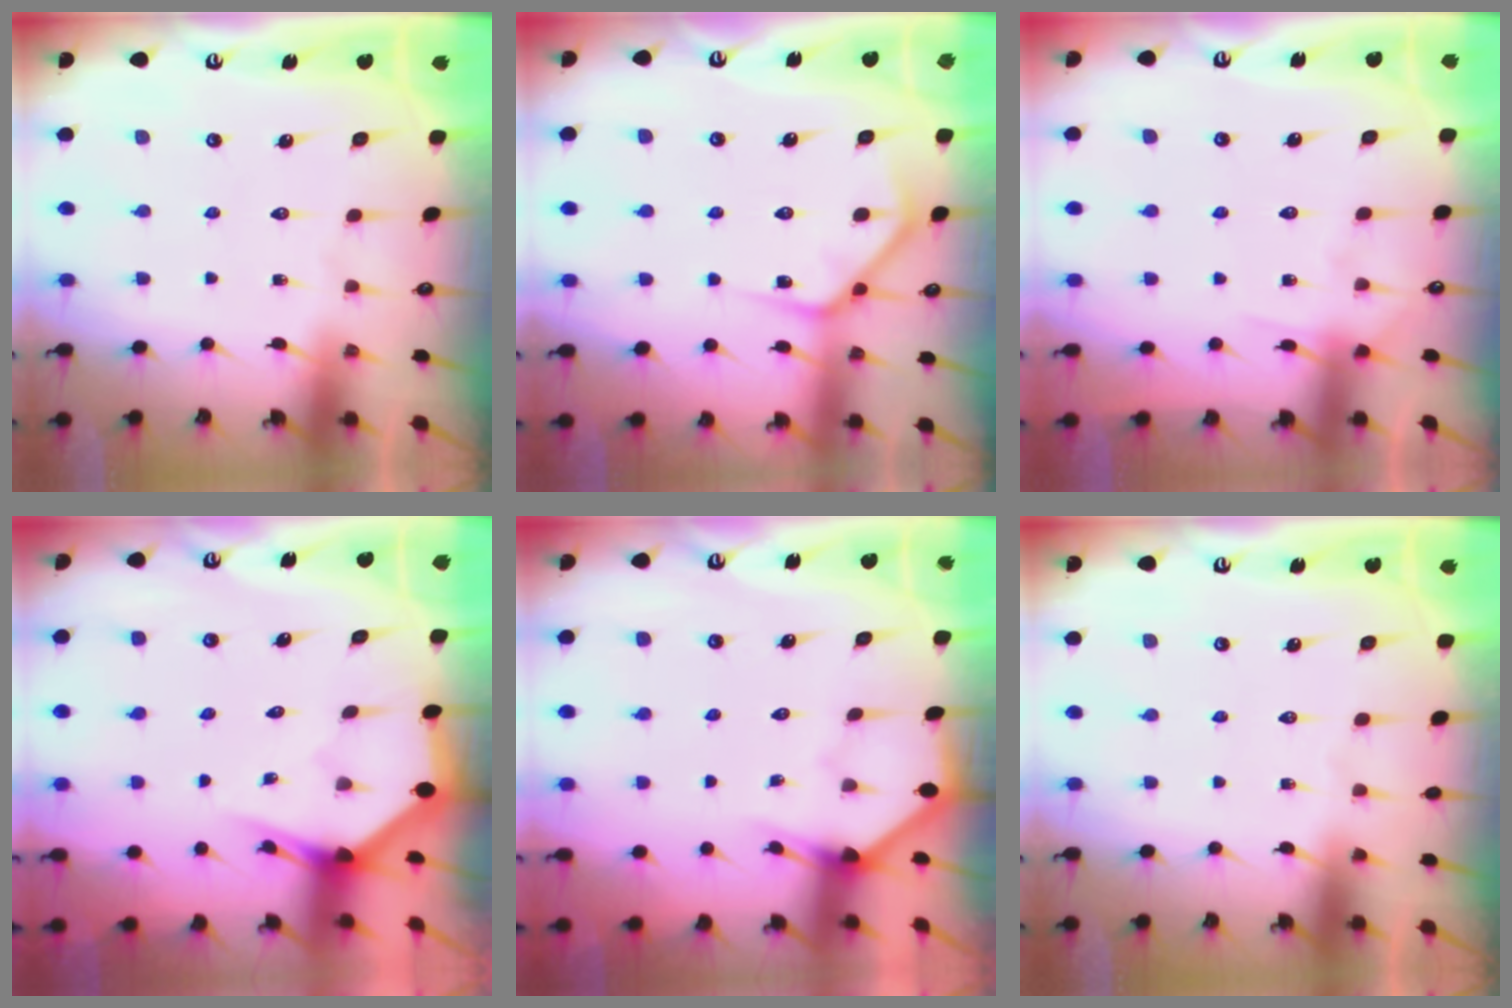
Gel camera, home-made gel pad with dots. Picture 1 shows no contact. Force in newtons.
{"total": 7.4, "press": 7.3, "slide": 0.8}
{"total": 5.2, "press": 5.1, "slide": 0.7}
{"total": 2.8, "press": 2.8, "slide": 0.2}
{"total": 2.6, "press": 2.6, "slide": 0.3}
{"total": 0.0}